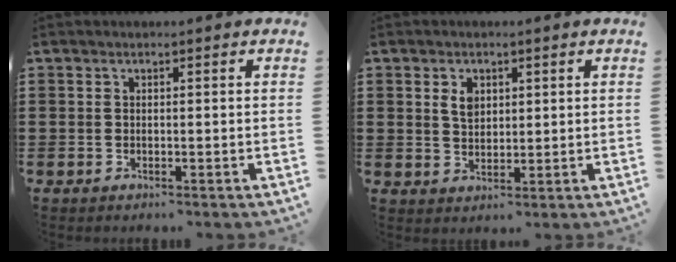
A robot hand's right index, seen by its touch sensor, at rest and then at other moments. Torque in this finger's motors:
{"motor_torque": [0.29, 0.24, 0.30, 0.08]}